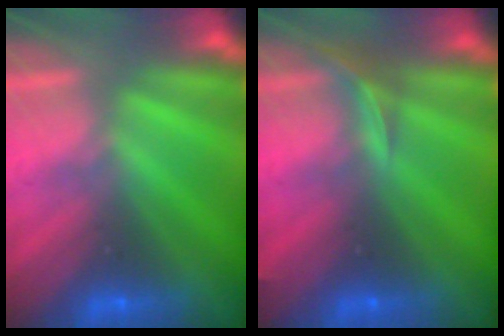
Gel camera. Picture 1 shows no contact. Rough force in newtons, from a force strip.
{"total": 2.9}